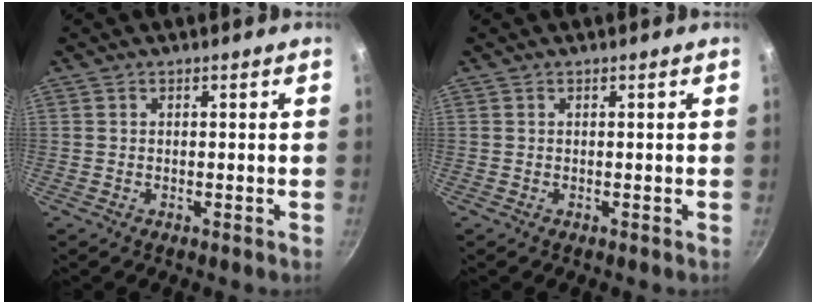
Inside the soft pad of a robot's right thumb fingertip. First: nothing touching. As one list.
[{"total": 0.0}]